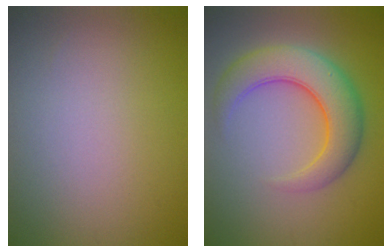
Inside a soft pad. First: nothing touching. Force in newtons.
{"total": 6.7, "press": 6.7, "slide": 0.0}